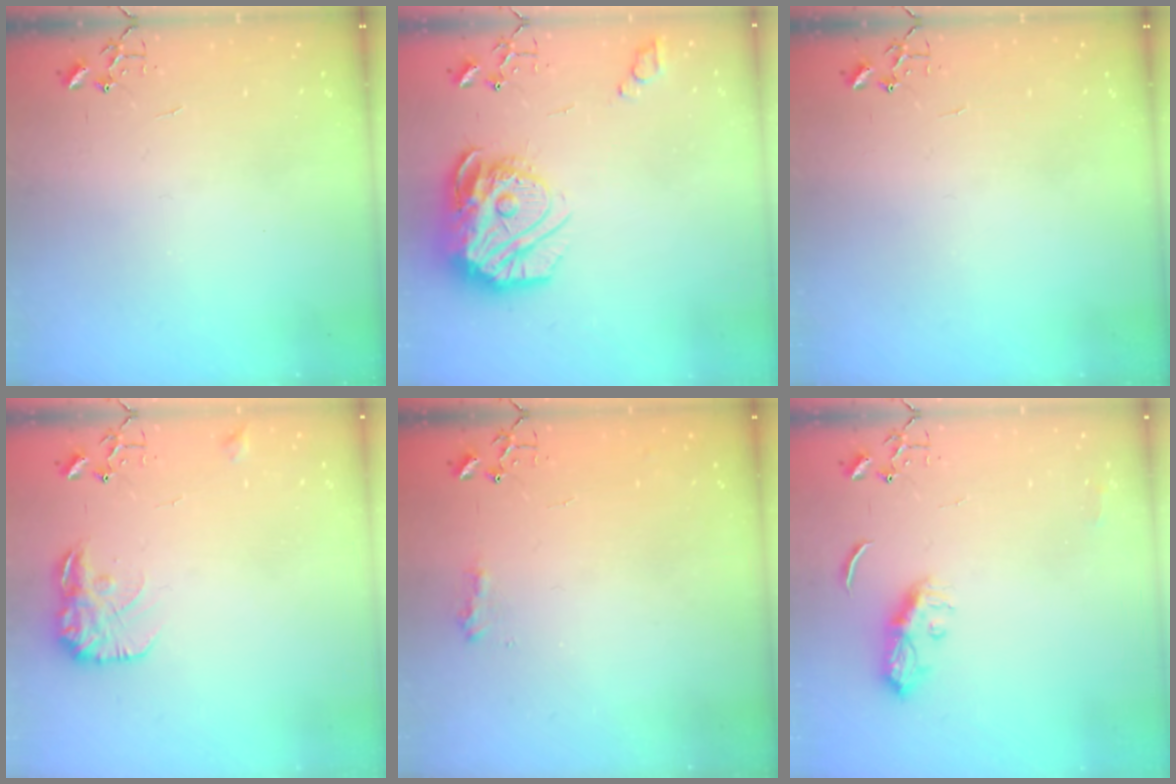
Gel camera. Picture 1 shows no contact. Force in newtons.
{"total": 20.9, "press": 20.8, "slide": 2.0}
{"total": 0.0}
{"total": 11.7, "press": 11.7, "slide": 0.4}
{"total": 7.8, "press": 7.8, "slide": 0.3}
{"total": 8.4, "press": 8.4, "slide": 0.2}